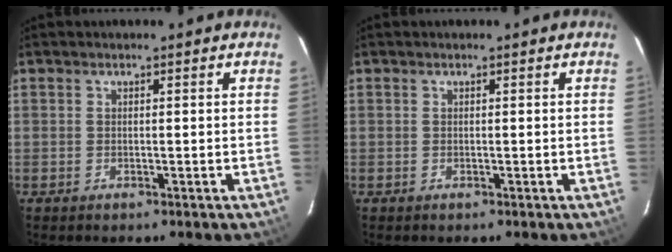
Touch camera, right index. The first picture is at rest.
{"total": 0.0}